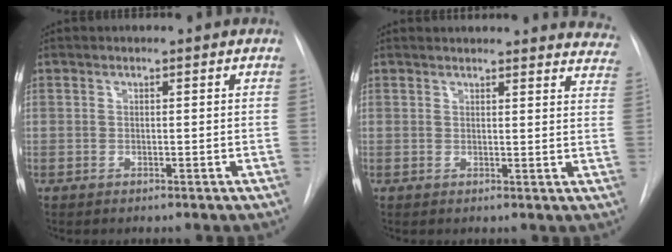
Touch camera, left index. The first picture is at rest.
{"total": 16.8, "force": [16.3, 3.0, 3.0], "torque": [-0.014, -0.048, 0.161]}